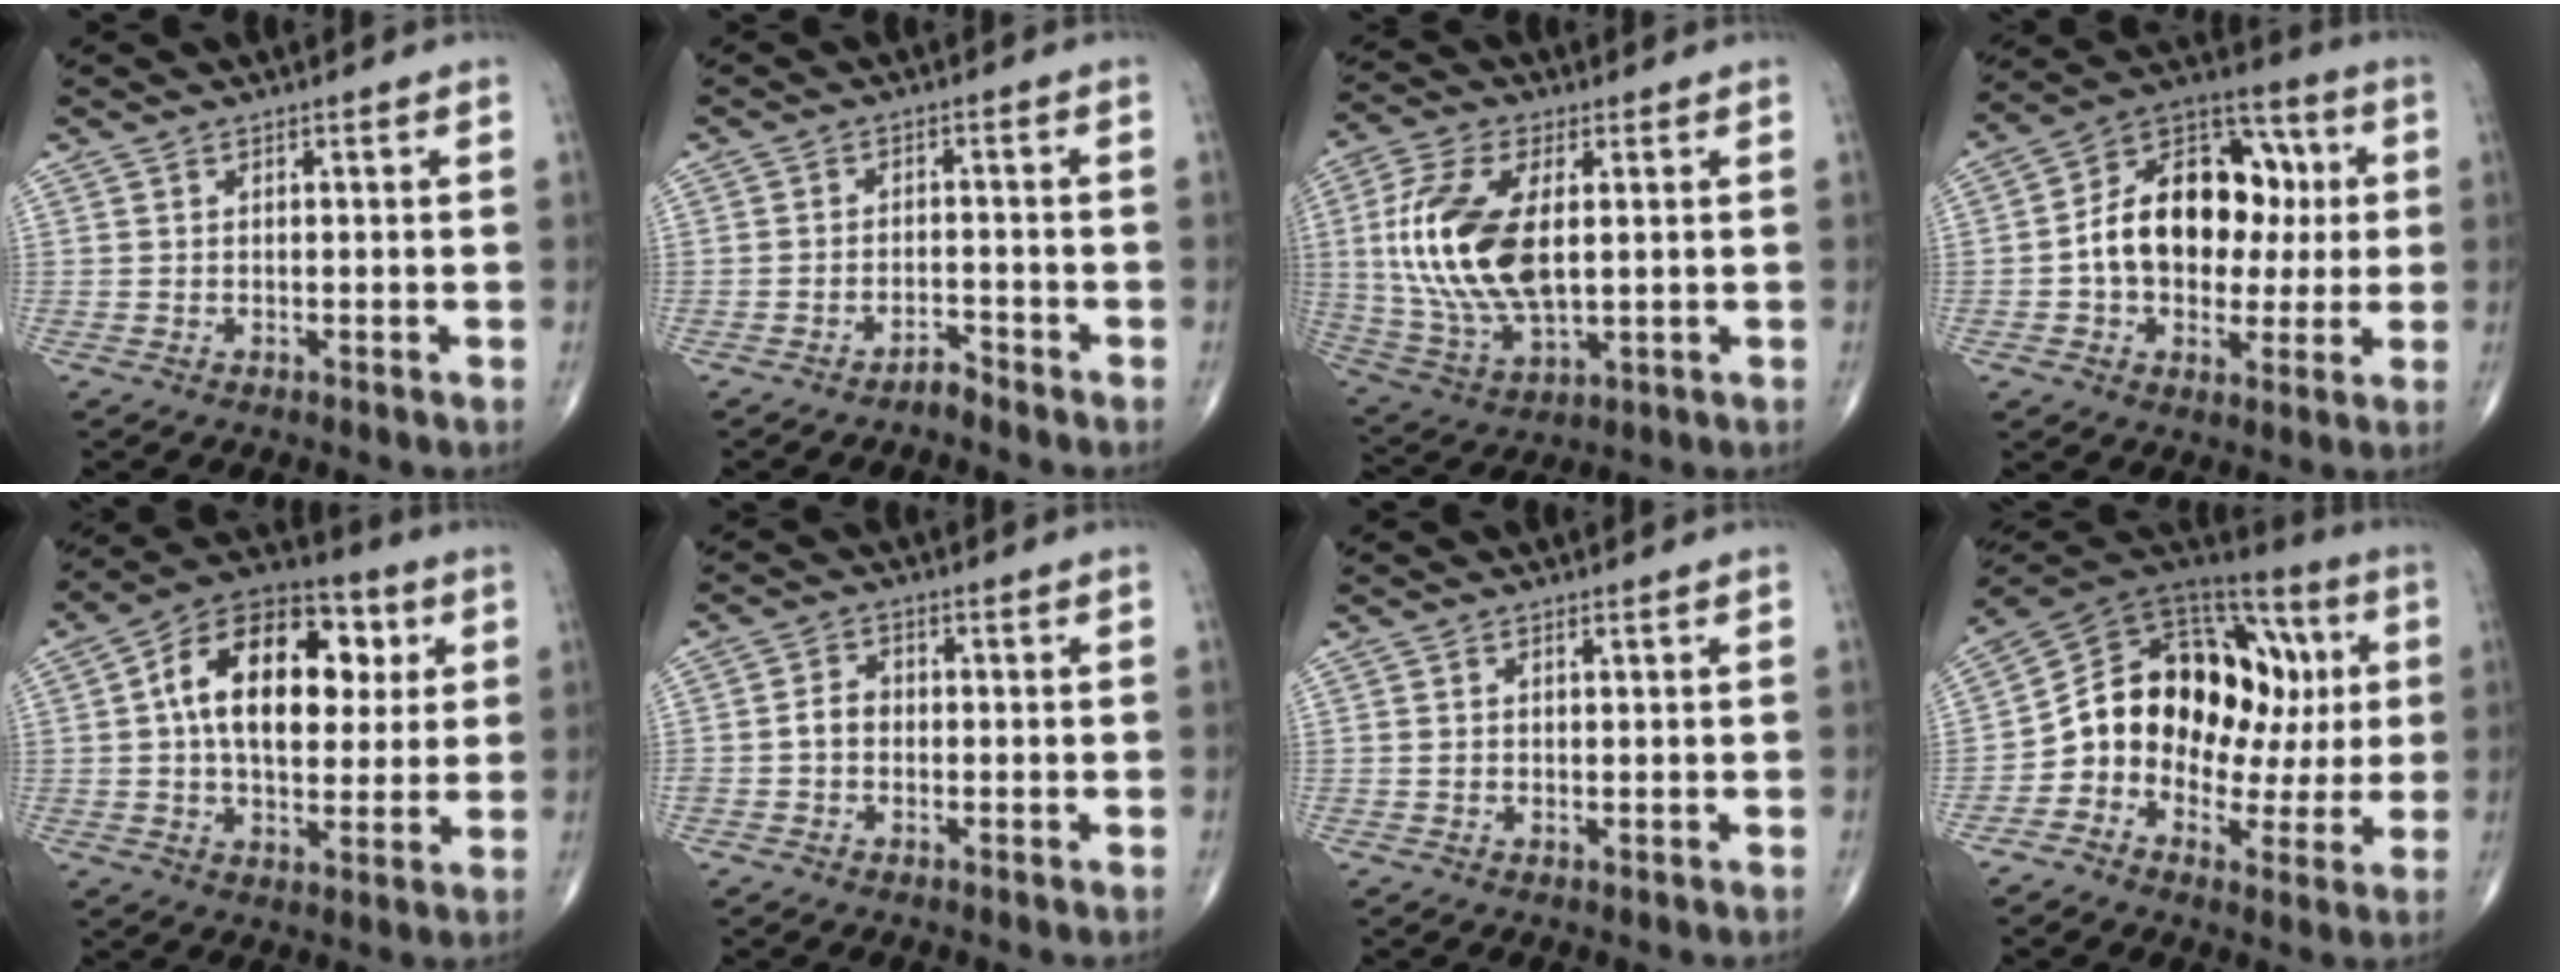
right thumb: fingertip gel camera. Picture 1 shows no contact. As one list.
[{"total": 2.1, "force": [-2.0, 0.5, 0.3], "torque": [-0.002, 0.010, -0.035]}, {"total": 18.2, "force": [2.0, 9.1, 15.6], "torque": [-0.330, -0.010, 0.043]}, {"total": 20.3, "force": [0.9, 14.1, 14.6], "torque": [-0.184, 0.035, 0.011]}, {"total": 20.3, "force": [4.1, 12.3, 15.6], "torque": [-0.216, 0.014, 0.057]}, {"total": 3.1, "force": [-0.5, 2.5, 1.8], "torque": [-0.025, 0.012, -0.015]}, {"total": 0.8, "force": [0.4, 0.3, 0.6], "torque": [-0.013, -0.001, 0.008]}, {"total": 21.5, "force": [0.5, 15.3, 15.0], "torque": [-0.196, 0.056, 0.010]}]